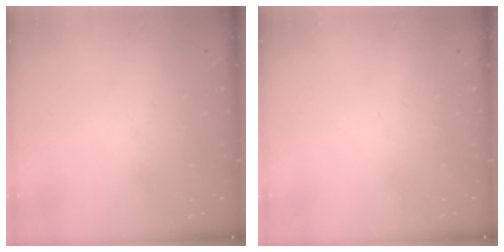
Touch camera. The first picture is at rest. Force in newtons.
{"total": 0.0}